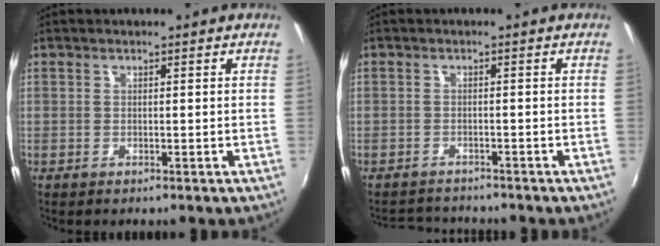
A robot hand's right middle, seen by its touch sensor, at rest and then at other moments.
{"total": 5.0, "force": [-4.8, 1.2, 0.6], "torque": [-0.028, 0.000, -0.078]}